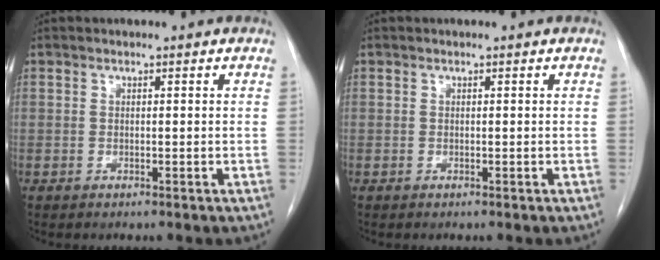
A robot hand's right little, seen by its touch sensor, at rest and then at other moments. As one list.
[{"total": 0.0}]